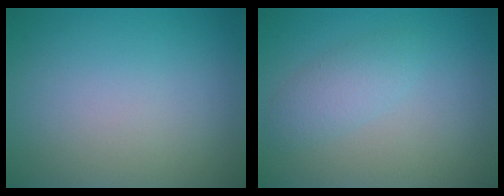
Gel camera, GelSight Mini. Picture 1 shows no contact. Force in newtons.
{"total": 2.1, "press": 2.1, "slide": 0.1}